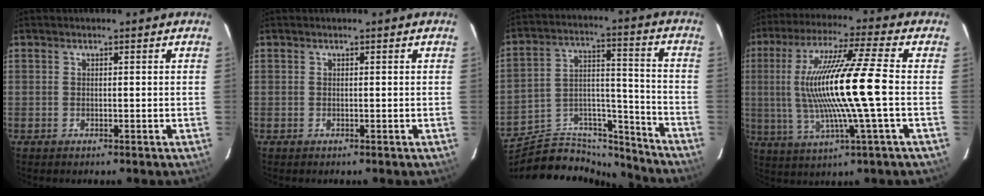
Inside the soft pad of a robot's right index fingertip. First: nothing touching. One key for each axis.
{"total": 0.0}
{"total": 19.3, "fx": -17.2, "fy": 6.8, "fz": 5.6, "tx": -0.099, "ty": 0.052, "tz": -0.262}
{"total": 17.1, "fx": -0.4, "fy": -0.1, "fz": 17.1, "tx": -0.321, "ty": -0.004, "tz": 0.000}